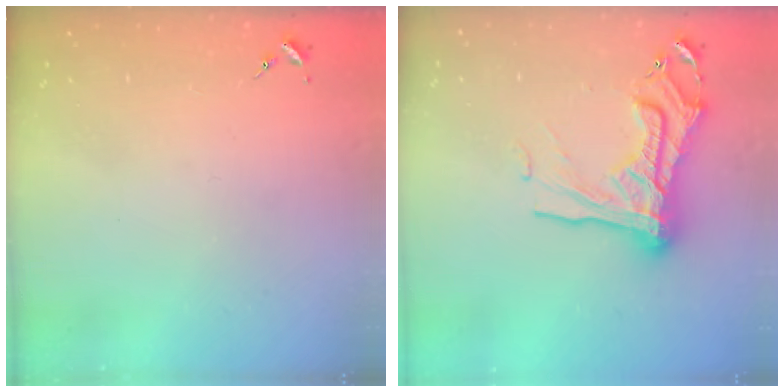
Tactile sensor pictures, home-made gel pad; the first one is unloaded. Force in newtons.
{"total": 19.3, "press": 19.2, "slide": 1.8}